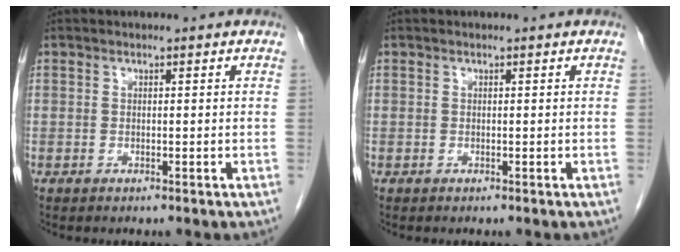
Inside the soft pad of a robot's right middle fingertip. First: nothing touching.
{"total": 0.0}